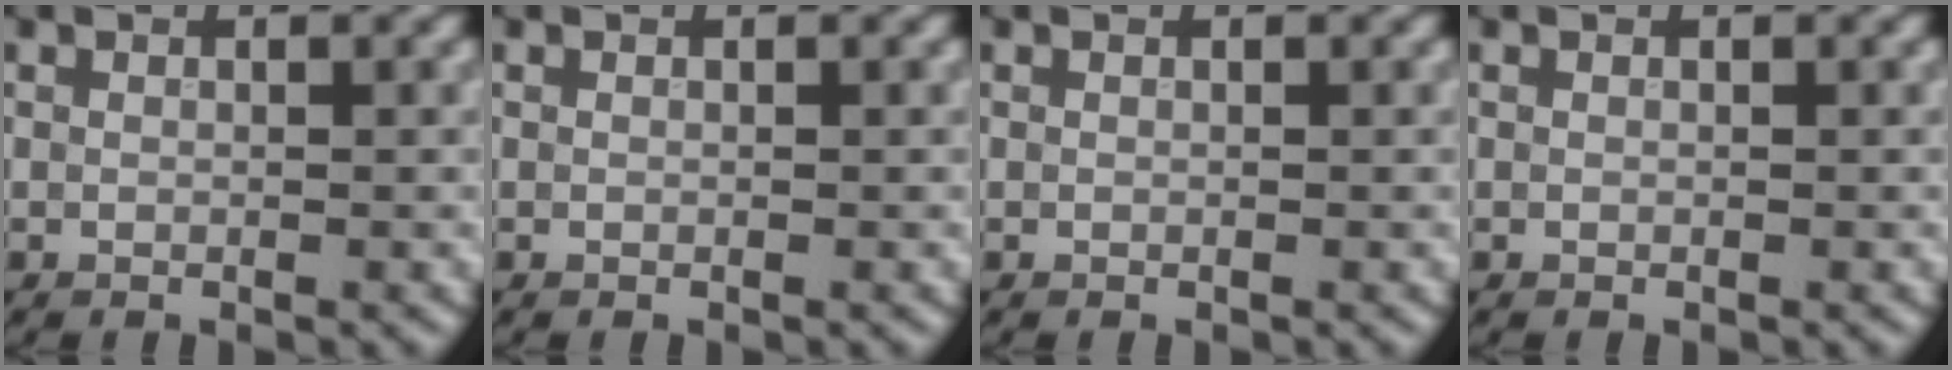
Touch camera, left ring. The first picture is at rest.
{"total": 0.0}
{"total": 0.0}
{"total": 0.0}